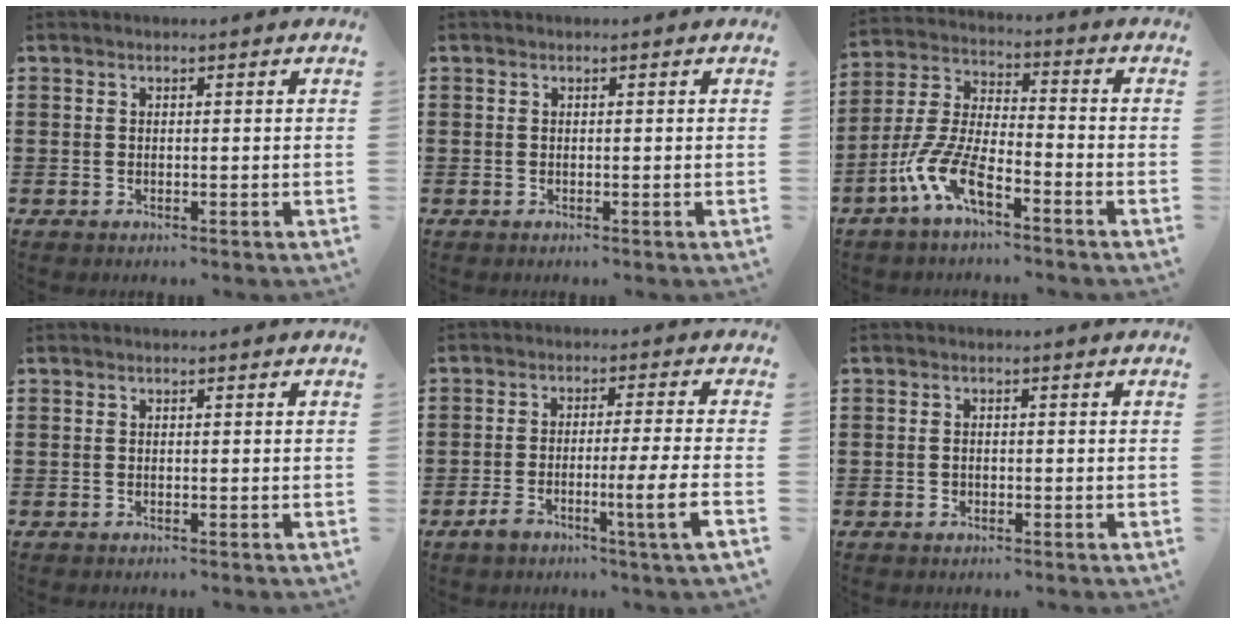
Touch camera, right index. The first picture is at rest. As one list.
[{"total": 0.0}, {"total": 8.9, "force": [-5.8, 2.3, 6.4], "torque": [-0.169, -0.015, -0.119]}, {"total": 0.0}, {"total": 7.2, "force": [-2.9, -0.3, 6.6], "torque": [-0.114, -0.010, -0.054]}, {"total": 0.7, "force": [-0.4, 0.4, 0.5], "torque": [-0.013, -0.003, -0.005]}]